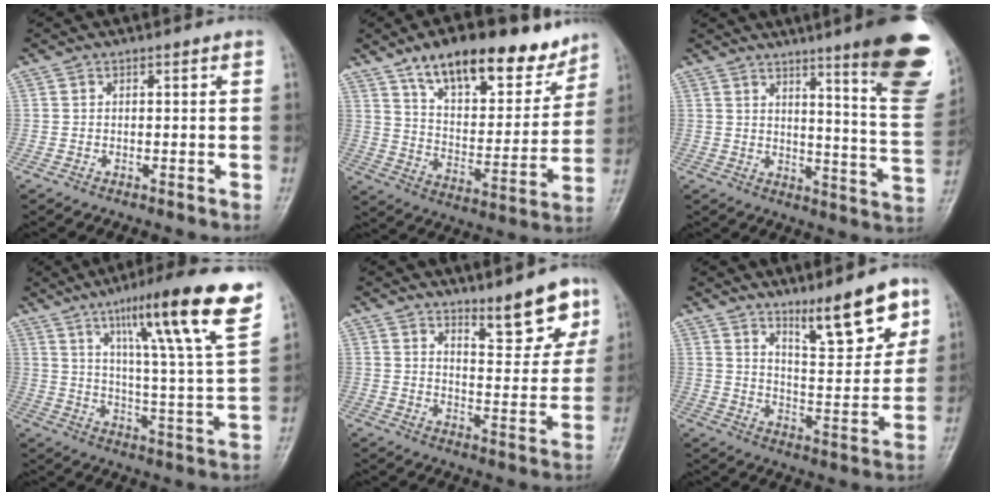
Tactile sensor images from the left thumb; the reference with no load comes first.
{"total": 20.7, "force": [14.1, 8.9, 12.3], "torque": [-0.137, -0.058, 0.229]}
{"total": 18.9, "force": [11.0, 2.2, 15.2], "torque": [-0.161, -0.071, 0.141]}
{"total": 20.3, "force": [11.6, 1.8, 16.6], "torque": [-0.233, -0.045, 0.174]}
{"total": 9.9, "force": [7.0, 2.8, 6.3], "torque": [-0.059, -0.054, 0.107]}
{"total": 13.3, "force": [8.6, 3.3, 9.5], "torque": [-0.115, -0.061, 0.141]}